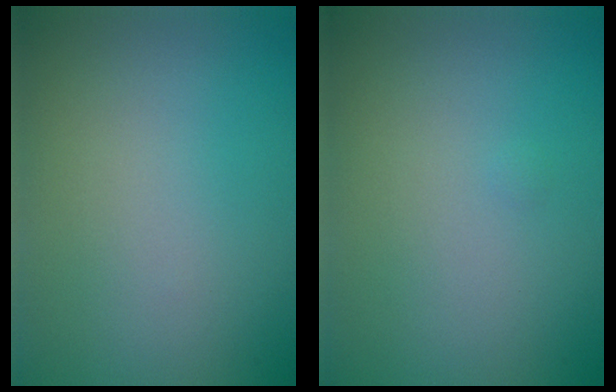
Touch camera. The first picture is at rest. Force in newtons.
{"total": 0.0}